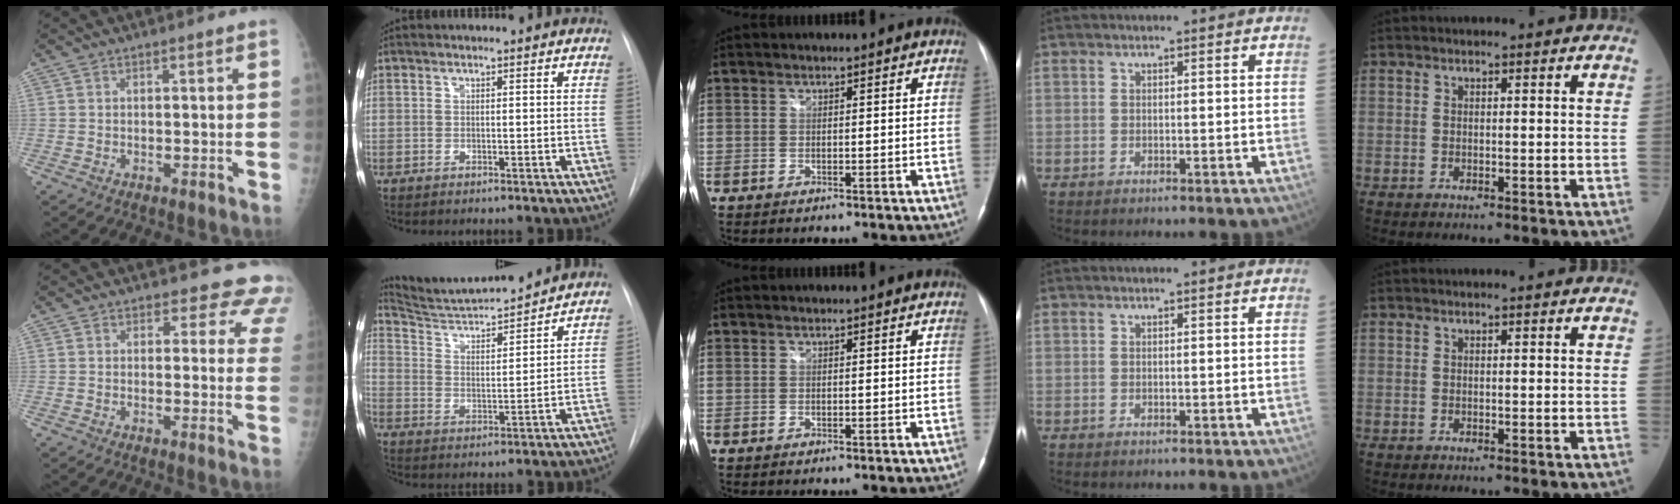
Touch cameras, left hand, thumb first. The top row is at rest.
{"thumb": {"total": 9.8, "force": [8.5, 4.7, 1.6], "torque": [0.037, -0.040, 0.061]}, "index": {"total": 13.7, "force": [13.1, 0.5, 4.0], "torque": [-0.072, 0.000, 0.213]}}